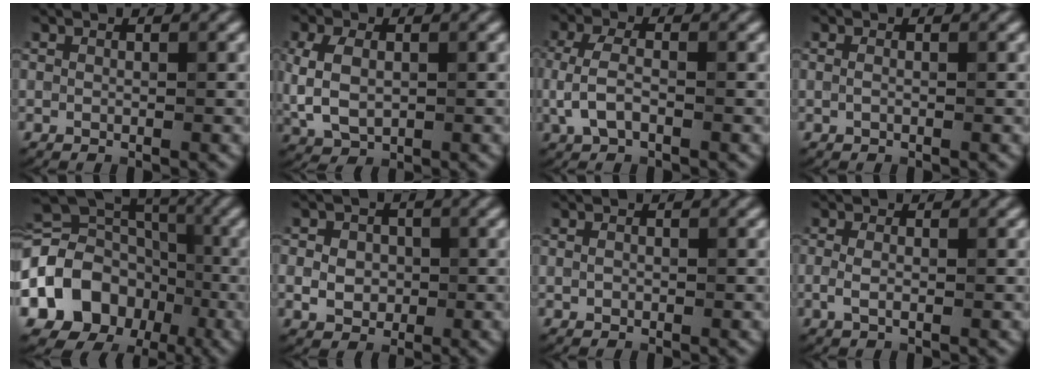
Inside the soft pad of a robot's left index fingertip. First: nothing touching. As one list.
[{"total": 4.4, "force": [0.2, 2.9, 3.3], "torque": [-0.073, 0.000, 0.007]}, {"total": 3.1, "force": [-0.7, 1.5, 2.7], "torque": [-0.061, 0.003, -0.019]}, {"total": 0.6, "force": [0.0, 0.4, 0.5], "torque": [-0.014, 0.000, -0.001]}, {"total": 11.2, "force": [-3.0, 9.1, 5.8], "torque": [-0.107, 0.003, -0.069]}, {"total": 3.6, "force": [-0.1, 3.0, 1.9], "torque": [-0.019, 0.002, -0.014]}, {"total": 0.8, "force": [0.0, 0.6, 0.4], "torque": [-0.007, -0.002, 0.000]}, {"total": 1.6, "force": [-0.1, 0.8, 1.3], "torque": [-0.031, -0.001, -0.005]}]